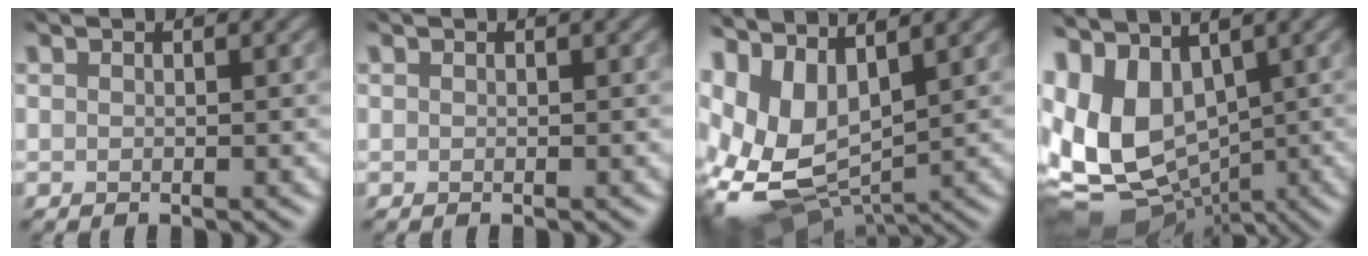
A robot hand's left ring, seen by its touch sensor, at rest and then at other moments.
{"total": 0.0}
{"total": 11.5, "force": [0.9, 7.0, 9.1], "torque": [-0.181, -0.001, 0.038]}
{"total": 10.7, "force": [-0.7, 7.3, 7.8], "torque": [-0.179, -0.014, -0.005]}